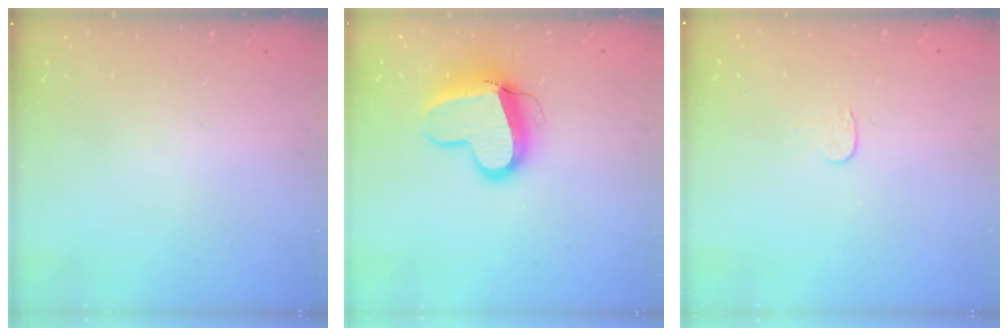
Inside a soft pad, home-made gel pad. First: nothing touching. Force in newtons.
{"total": 15.6, "press": 15.5, "slide": 1.5}
{"total": 3.3, "press": 3.3, "slide": 0.4}